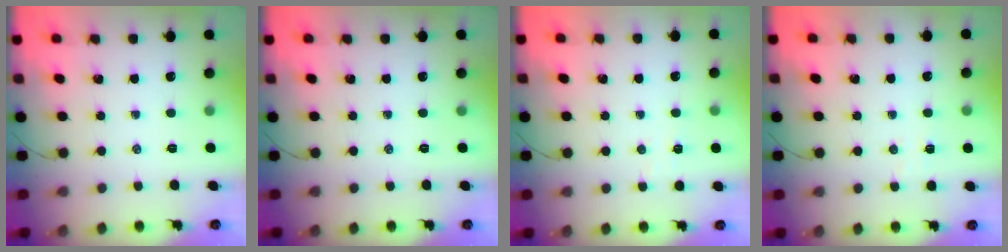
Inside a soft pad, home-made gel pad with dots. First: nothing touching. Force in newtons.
{"total": 0.0}
{"total": 2.7, "press": 2.6, "slide": 0.8}
{"total": 2.7, "press": 2.6, "slide": 0.8}